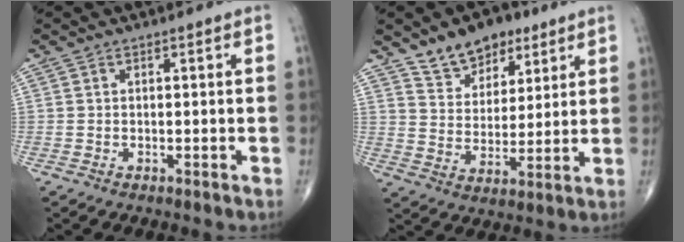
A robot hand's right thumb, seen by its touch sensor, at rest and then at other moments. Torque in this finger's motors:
{"motor_torque": [-1.19, 1.29, 0.45, 1.19, 0.02]}